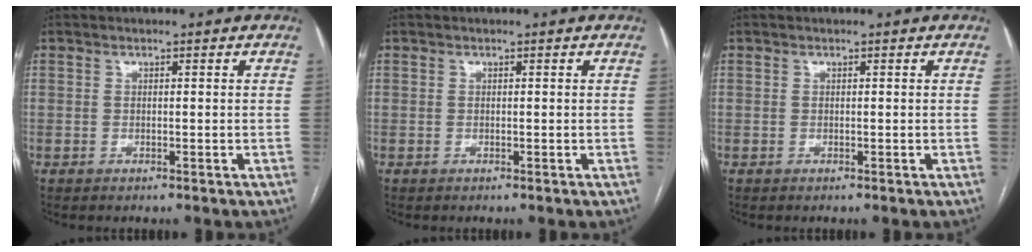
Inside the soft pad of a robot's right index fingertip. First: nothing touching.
{"total": 0.0}
{"total": 0.0}